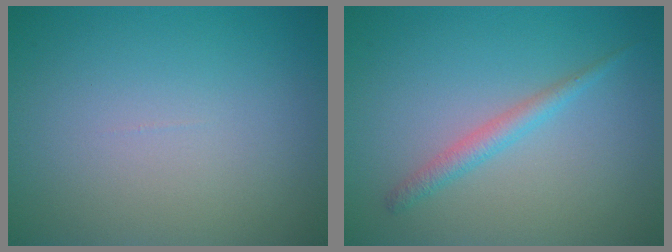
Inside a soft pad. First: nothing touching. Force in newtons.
{"total": 1.7, "press": 1.7, "slide": 0.1}